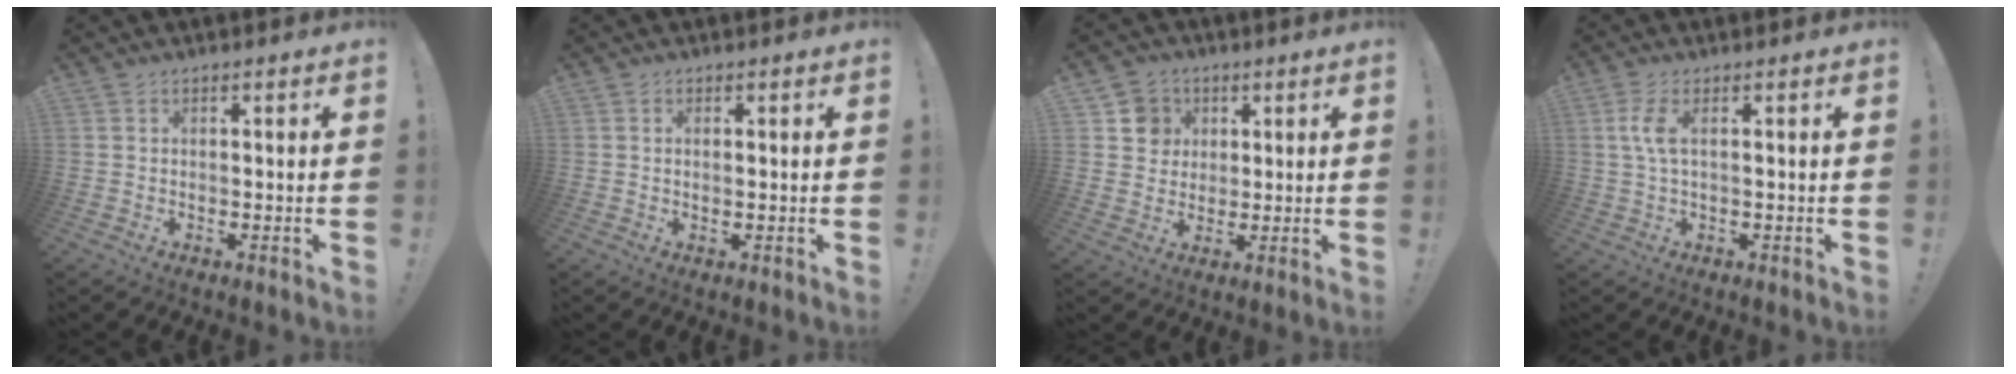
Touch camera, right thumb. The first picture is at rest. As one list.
[{"total": 0.8, "force": [0.3, 0.1, 0.7], "torque": [-0.016, 0.001, 0.006]}, {"total": 7.8, "force": [2.5, 7.2, 1.2], "torque": [-0.003, -0.015, 0.050]}, {"total": 4.4, "force": [0.8, 1.4, 4.1], "torque": [-0.079, -0.004, 0.013]}]